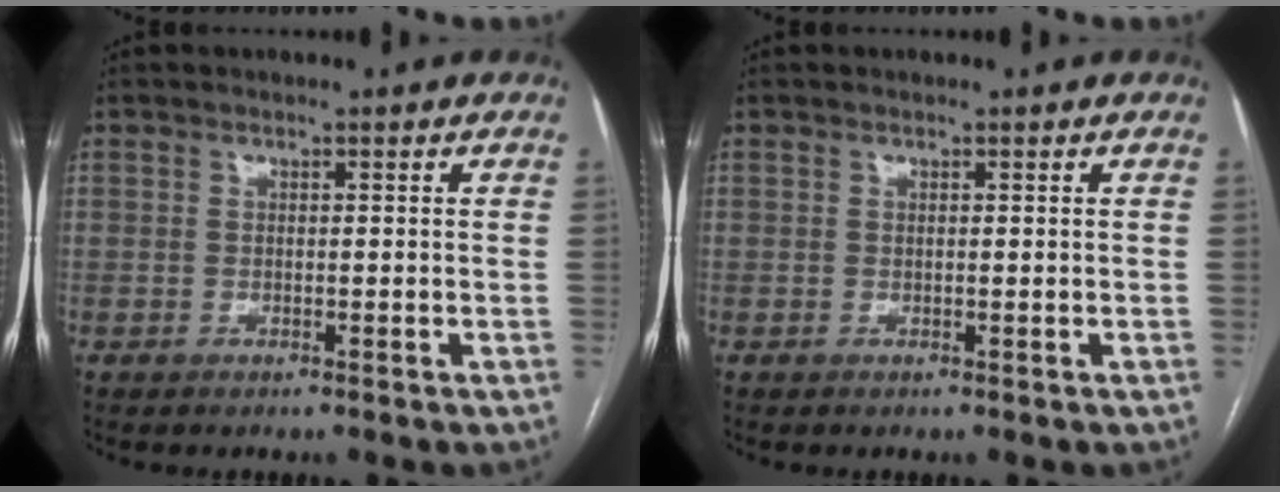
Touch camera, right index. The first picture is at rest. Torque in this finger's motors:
{"motor_torque": [0.00, 0.00, 0.00, 0.00]}